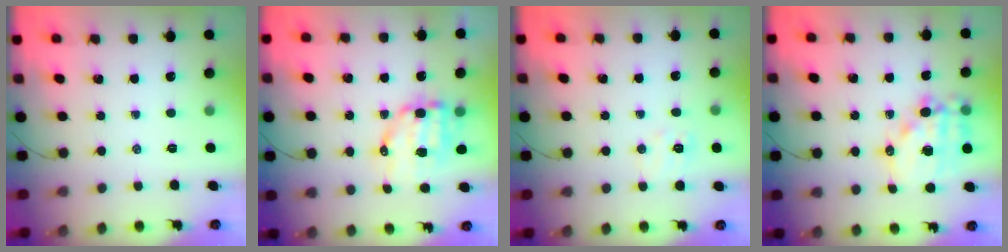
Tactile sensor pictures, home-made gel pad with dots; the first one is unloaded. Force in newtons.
{"total": 10.0, "press": 9.8, "slide": 1.9}
{"total": 5.9, "press": 5.7, "slide": 1.4}
{"total": 15.1, "press": 14.8, "slide": 3.1}